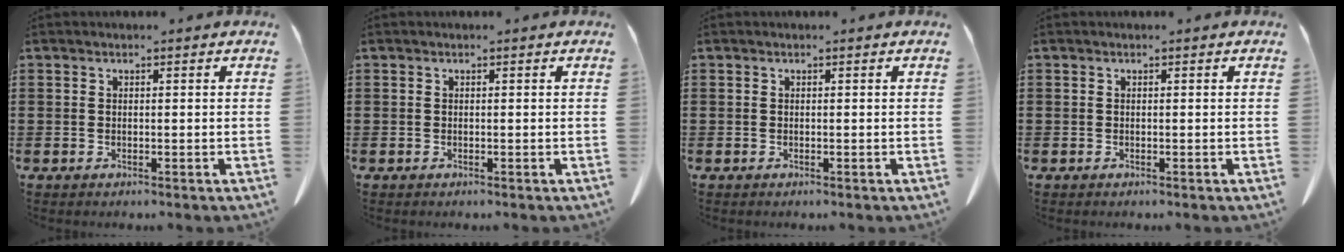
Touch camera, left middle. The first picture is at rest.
{"total": 0.0}
{"total": 0.0}
{"total": 0.0}